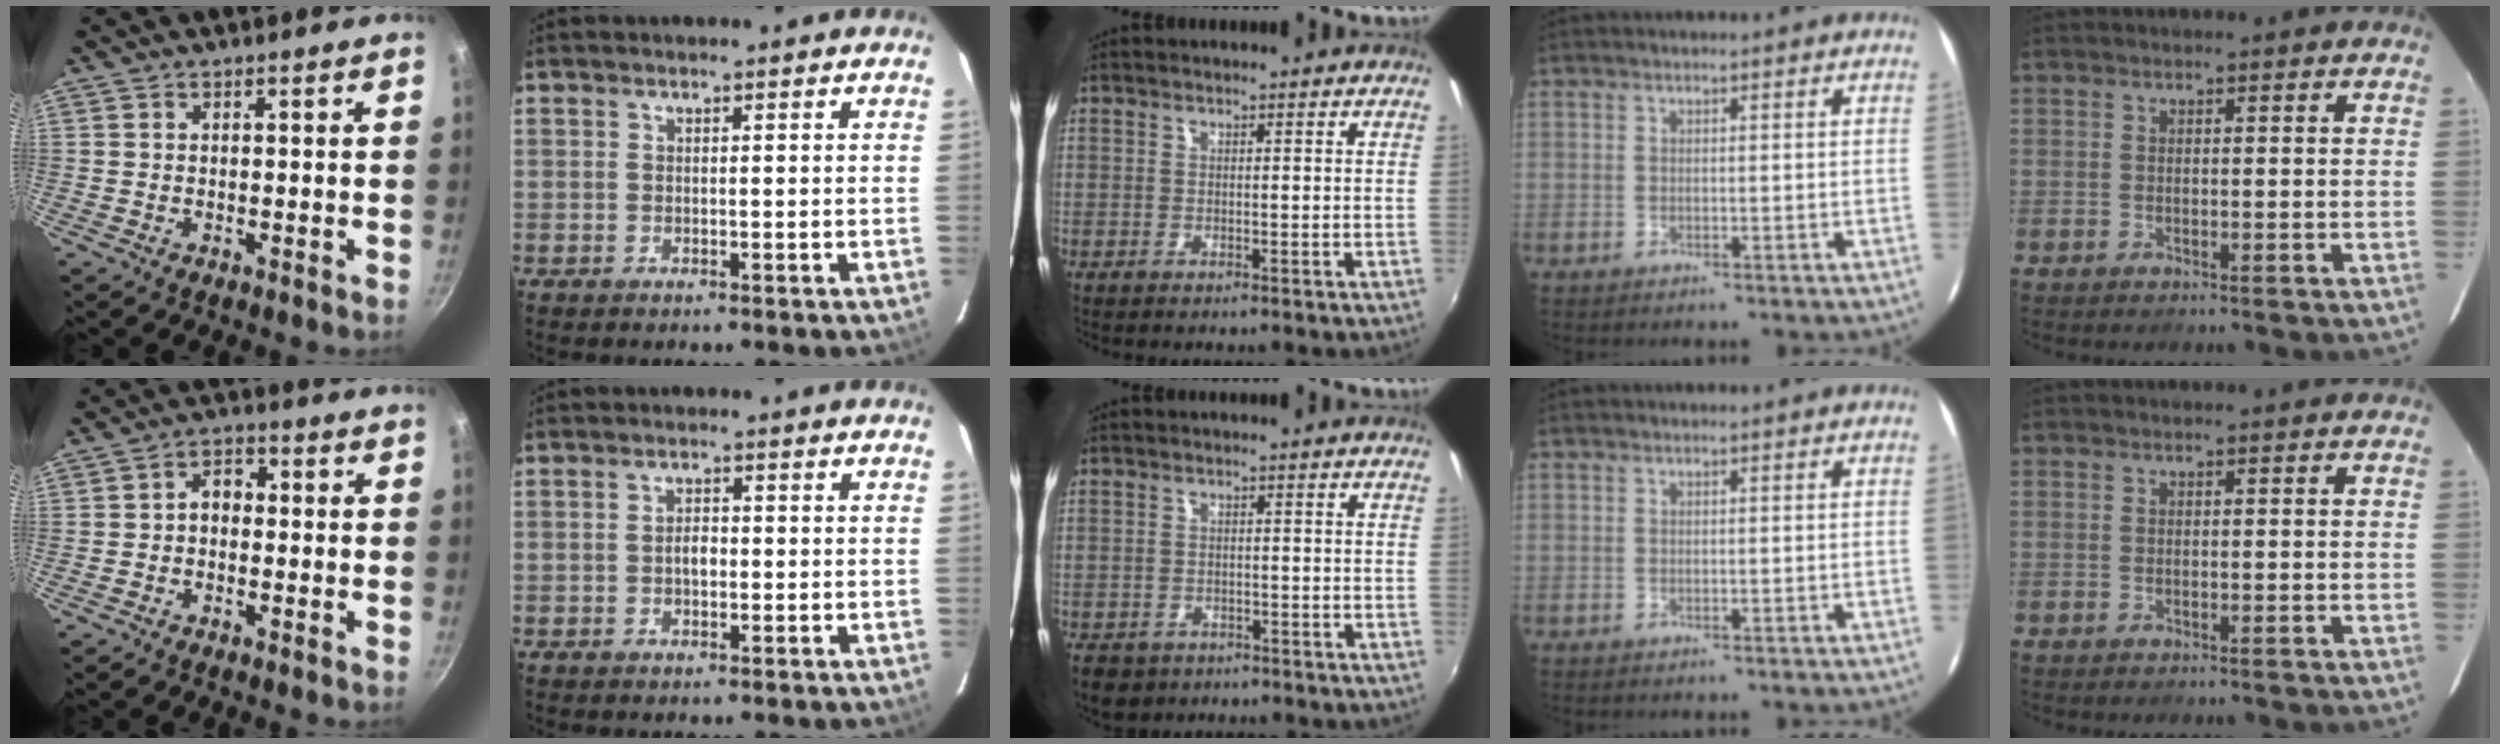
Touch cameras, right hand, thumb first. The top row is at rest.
{"thumb": {"total": 3.8, "force": [-0.5, 2.9, 2.5], "torque": [-0.025, 0.017, -0.019]}, "index": {"total": 2.1, "force": [-0.4, 1.3, 1.7], "torque": [-0.031, 0.007, -0.008]}, "middle": {"total": 5.6, "force": [-3.5, 3.8, 2.2], "torque": [-0.057, -0.014, -0.053]}}